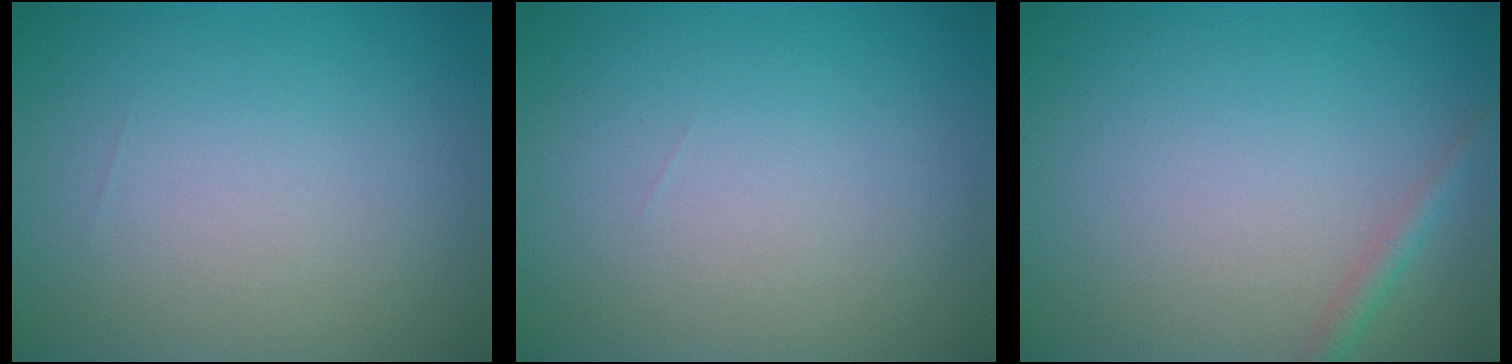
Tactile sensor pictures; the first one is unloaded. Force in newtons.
{"total": 0.0}
{"total": 1.3, "press": 1.3, "slide": 0.1}